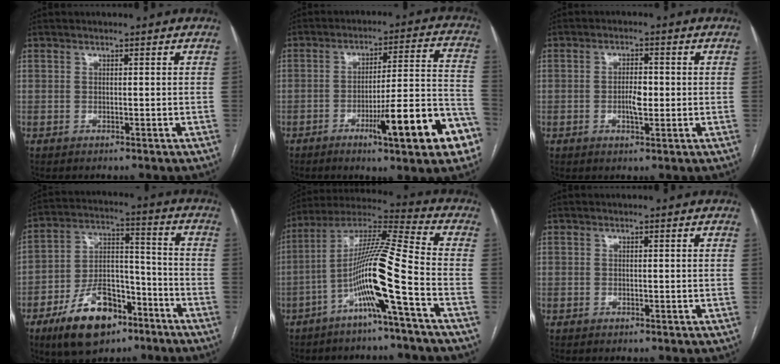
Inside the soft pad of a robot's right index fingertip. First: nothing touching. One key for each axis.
{"total": 16.2, "fx": -7.5, "fy": 1.6, "fz": 14.3, "tx": -0.163, "ty": 0.014, "tz": -0.100}
{"total": 3.6, "fx": -0.4, "fy": 1.3, "fz": 3.4, "tx": -0.061, "ty": 0.001, "tz": -0.006}
{"total": 14.6, "fx": -8.9, "fy": 7.6, "fz": 8.9, "tx": -0.160, "ty": 0.017, "tz": -0.149}
{"total": 13.3, "fx": -5.1, "fy": -1.4, "fz": 12.2, "tx": -0.231, "ty": 0.010, "tz": -0.102}
{"total": 0.0}